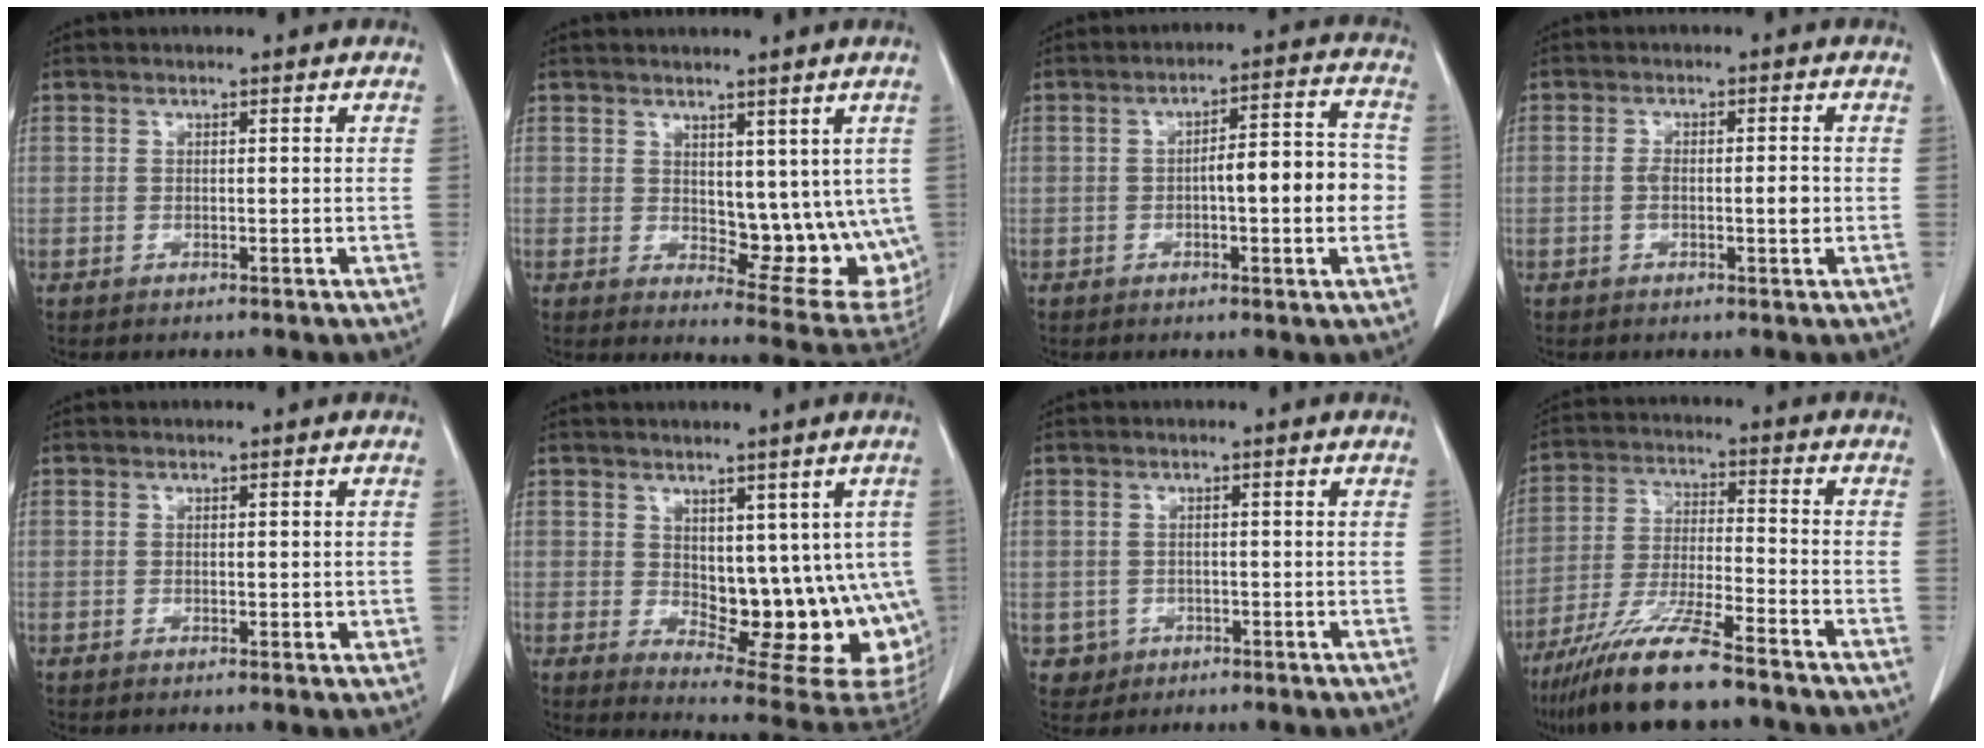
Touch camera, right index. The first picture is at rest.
{"total": 11.4, "force": [1.9, 5.7, 9.7], "torque": [-0.106, -0.013, 0.043]}
{"total": 9.3, "force": [-1.3, 1.8, 9.0], "torque": [-0.125, 0.026, -0.018]}
{"total": 3.6, "force": [-0.4, 1.0, 3.4], "torque": [-0.061, 0.007, -0.003]}
{"total": 1.2, "force": [0.2, 0.7, 0.9], "torque": [-0.009, -0.001, 0.005]}
{"total": 15.6, "force": [-0.5, 7.8, 13.5], "torque": [-0.136, -0.003, 0.016]}
{"total": 2.5, "force": [-0.8, 2.4, 0.1], "torque": [0.006, 0.007, -0.010]}
{"total": 13.0, "force": [-10.1, 0.7, 8.1], "torque": [-0.156, -0.029, -0.181]}